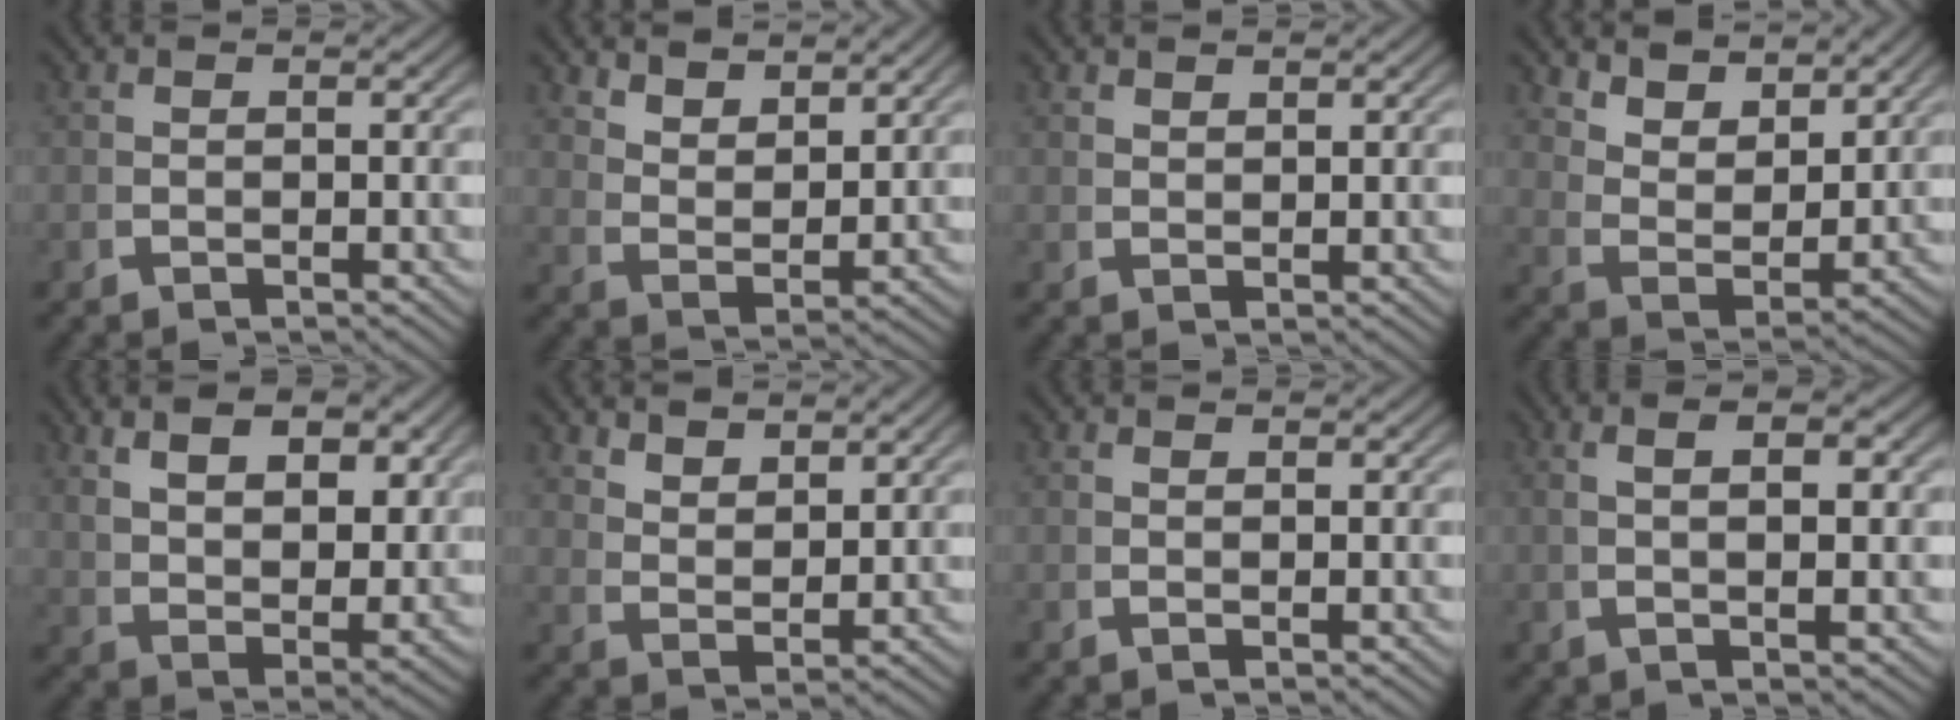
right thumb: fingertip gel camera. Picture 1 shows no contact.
{"total": 3.8, "force": [3.2, 0.9, 1.8], "torque": [-0.037, -0.009, 0.070]}
{"total": 1.4, "force": [1.4, -0.3, 0.1], "torque": [0.005, 0.004, 0.031]}
{"total": 5.3, "force": [3.4, 2.3, 3.3], "torque": [-0.076, -0.015, 0.071]}
{"total": 7.3, "force": [2.9, 3.8, 5.5], "torque": [-0.088, -0.019, 0.065]}
{"total": 3.3, "force": [3.0, 0.5, 1.2], "torque": [-0.022, -0.004, 0.067]}
{"total": 0.6, "force": [0.4, 0.0, 0.5], "torque": [-0.010, 0.000, 0.009]}
{"total": 3.9, "force": [0.9, 0.6, 3.8], "torque": [-0.064, 0.008, 0.017]}